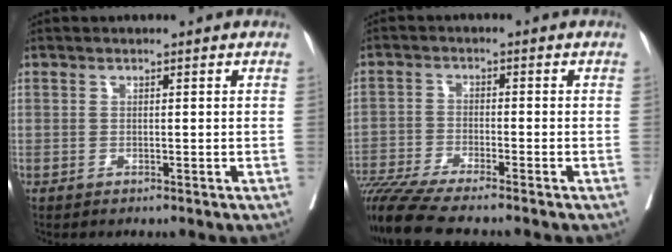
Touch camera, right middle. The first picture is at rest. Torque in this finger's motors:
{"motor_torque": [1.00, -1.14, 0.20, 0.08]}